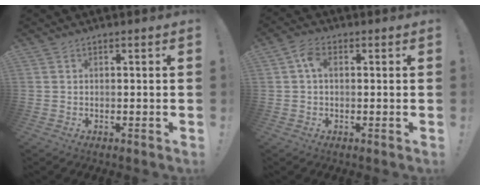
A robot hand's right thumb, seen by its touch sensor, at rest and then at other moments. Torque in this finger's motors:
{"motor_torque": [-0.03, -0.27, 0.10, 0.08, 0.06]}